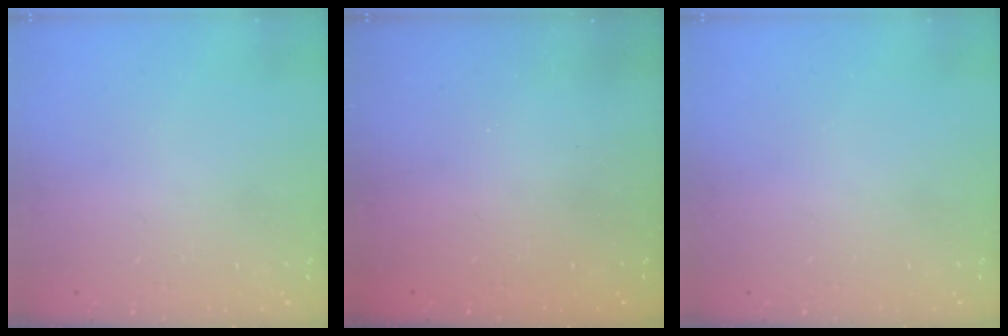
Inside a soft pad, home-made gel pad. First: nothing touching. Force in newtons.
{"total": 2.5, "press": 2.4, "slide": 0.8}
{"total": 0.0}